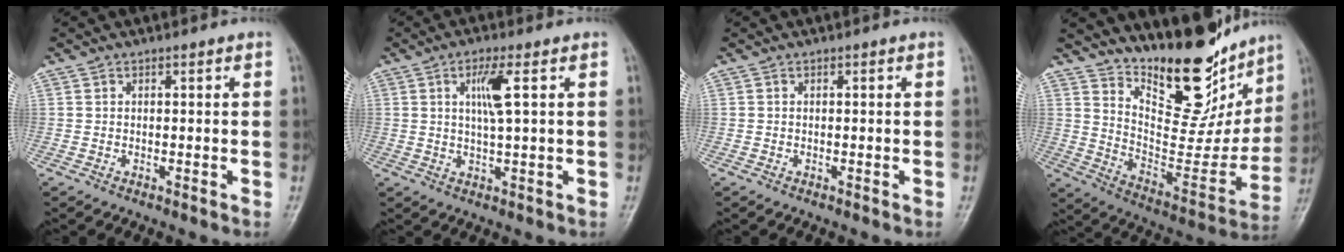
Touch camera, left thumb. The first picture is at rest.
{"total": 5.6, "force": [1.6, 0.8, 5.3], "torque": [-0.106, -0.006, 0.030]}
{"total": 0.0}
{"total": 22.3, "force": [16.7, 8.8, 11.8], "torque": [-0.119, -0.111, 0.270]}